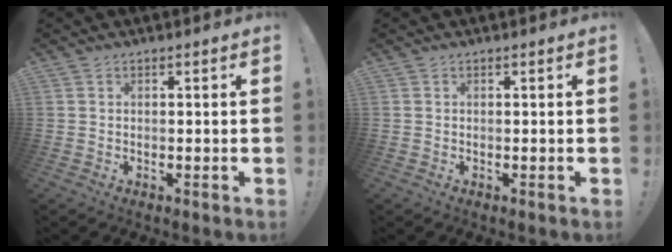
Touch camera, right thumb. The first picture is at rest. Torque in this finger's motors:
{"motor_torque": [0.00, 0.00, 0.00, 0.00, 0.00]}